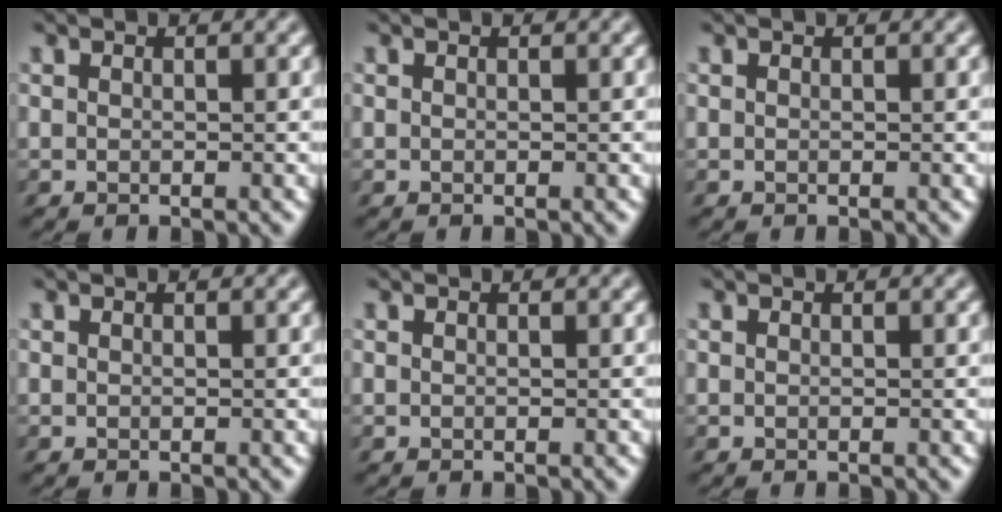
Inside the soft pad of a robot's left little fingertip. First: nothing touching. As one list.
[{"total": 0.0}, {"total": 0.0}, {"total": 0.0}, {"total": 0.0}, {"total": 0.0}]